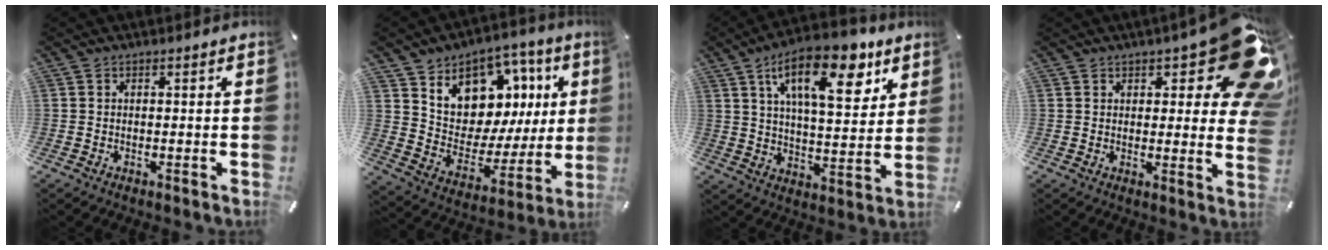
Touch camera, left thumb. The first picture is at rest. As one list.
[{"total": 11.9, "force": [7.2, 8.8, 3.6], "torque": [-0.051, -0.085, 0.128]}, {"total": 18.6, "force": [10.0, 8.2, 13.4], "torque": [-0.197, -0.041, 0.159]}, {"total": 16.4, "force": [9.1, 6.4, 12.0], "torque": [-0.135, -0.074, 0.154]}]